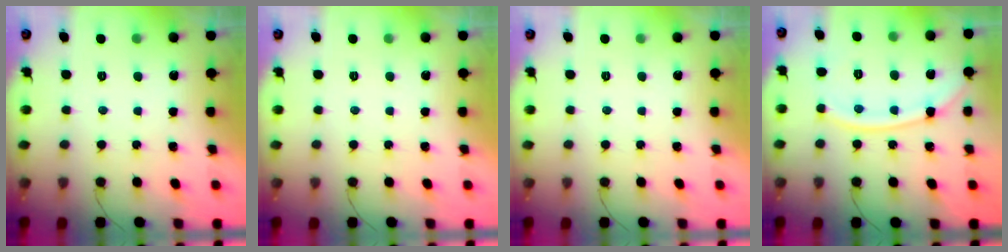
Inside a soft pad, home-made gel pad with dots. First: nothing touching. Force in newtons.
{"total": 0.0}
{"total": 0.0}
{"total": 10.0, "press": 10.0, "slide": 0.4}